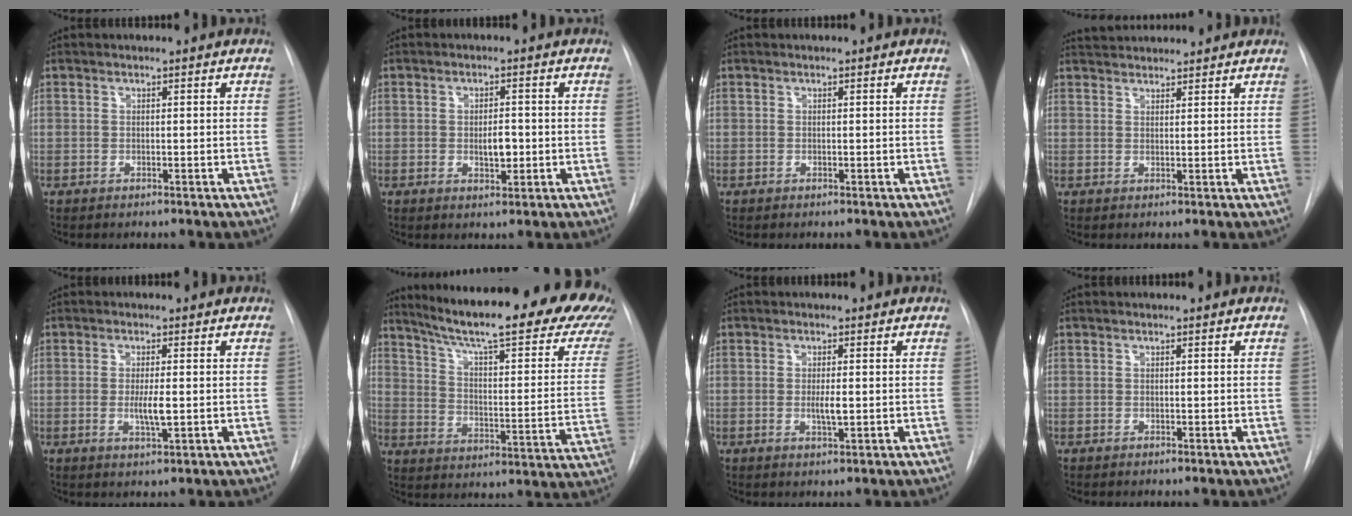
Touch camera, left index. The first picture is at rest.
{"total": 3.2, "force": [-0.7, 1.4, 2.8], "torque": [-0.044, -0.005, -0.008]}
{"total": 0.0}
{"total": 6.3, "force": [6.1, 0.9, 1.4], "torque": [-0.024, 0.033, 0.088]}
{"total": 3.3, "force": [-0.5, 0.5, 3.2], "torque": [-0.060, -0.010, -0.009]}
{"total": 29.7, "force": [24.1, 3.7, 17.0], "torque": [-0.232, -0.074, 0.303]}
{"total": 2.2, "force": [-0.4, 0.4, 2.1], "torque": [-0.040, -0.008, -0.006]}
{"total": 0.0}